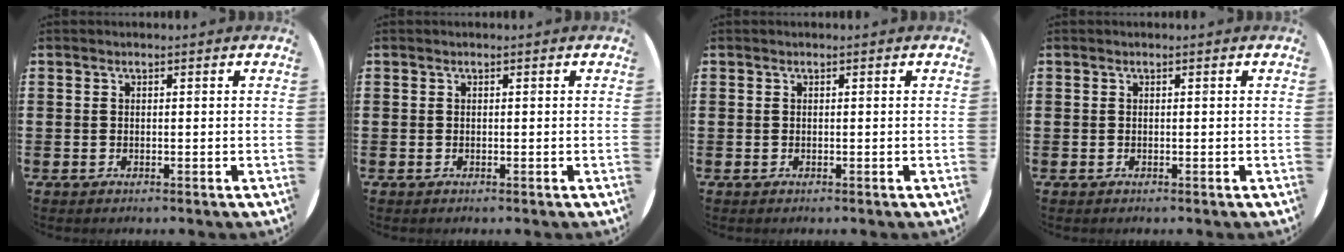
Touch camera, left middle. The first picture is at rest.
{"total": 0.0}
{"total": 0.0}
{"total": 0.0}